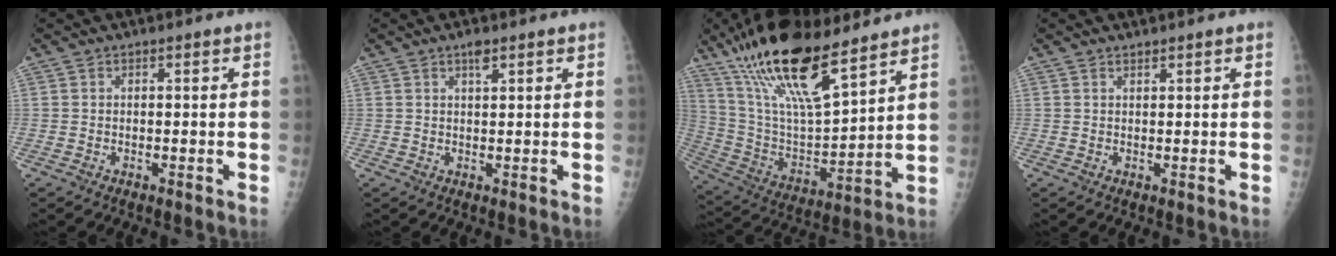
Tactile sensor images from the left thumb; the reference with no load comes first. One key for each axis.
{"total": 1.9, "fx": 1.2, "fy": 0.6, "fz": 1.3, "tx": -0.019, "ty": -0.003, "tz": 0.021}
{"total": 22.5, "fx": 15.4, "fy": 6.3, "fz": 15.2, "tx": -0.265, "ty": -0.055, "tz": 0.285}
{"total": 0.6, "fx": 0.6, "fy": 0.1, "fz": 0.1, "tx": -0.001, "ty": -0.005, "tz": 0.011}